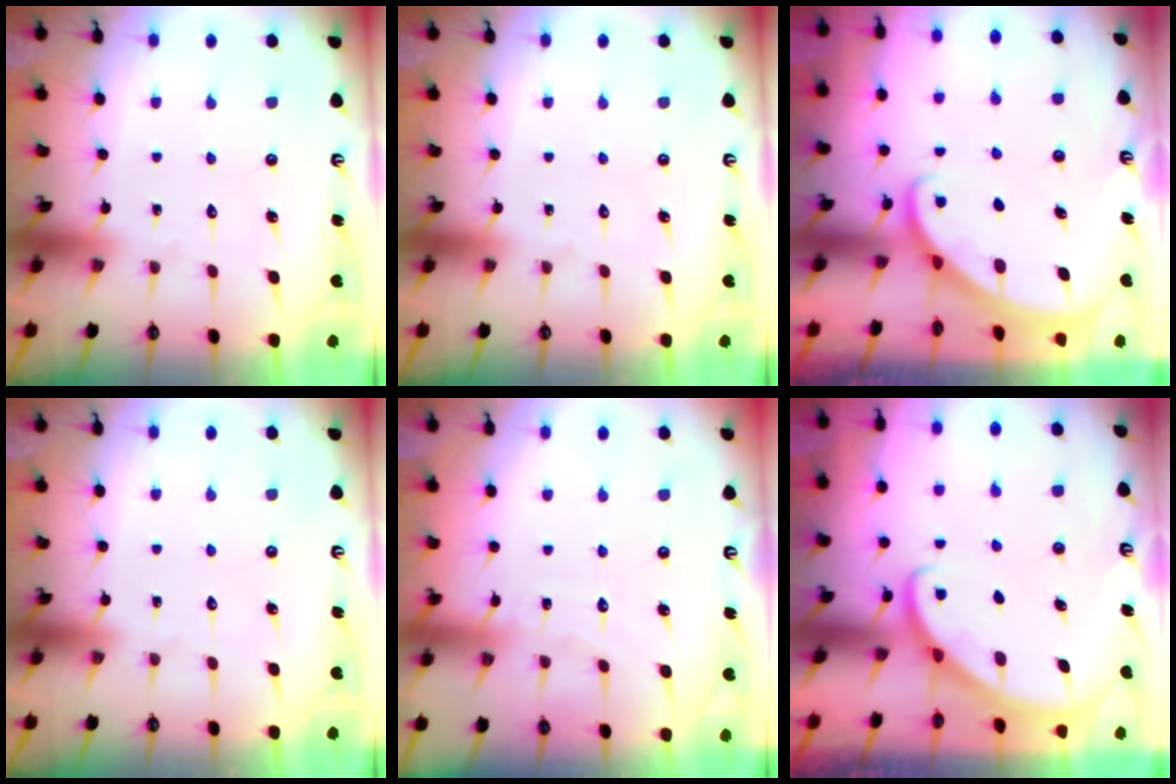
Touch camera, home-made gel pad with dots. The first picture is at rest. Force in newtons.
{"total": 0.0}
{"total": 1.9, "press": 1.9, "slide": 0.1}
{"total": 0.0}
{"total": 4.5, "press": 4.5, "slide": 0.3}
{"total": 2.7, "press": 2.7, "slide": 0.2}